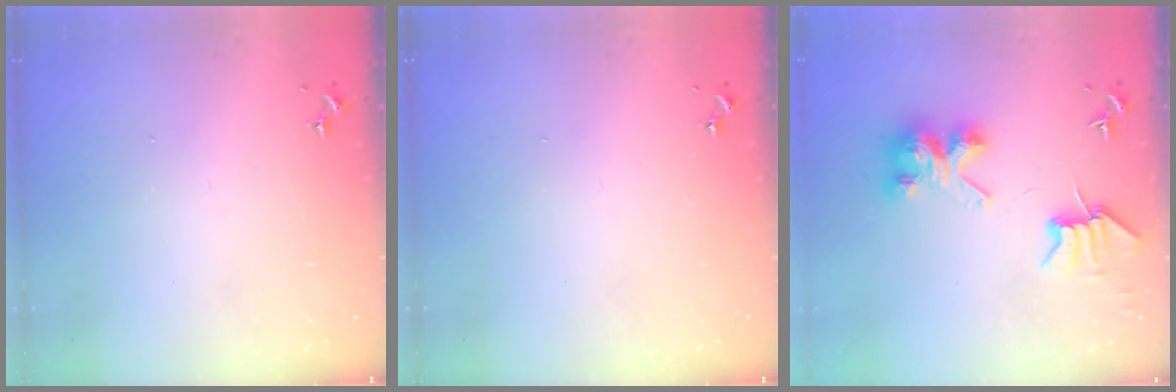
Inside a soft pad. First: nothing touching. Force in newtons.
{"total": 0.0}
{"total": 9.2, "press": 9.1, "slide": 1.1}